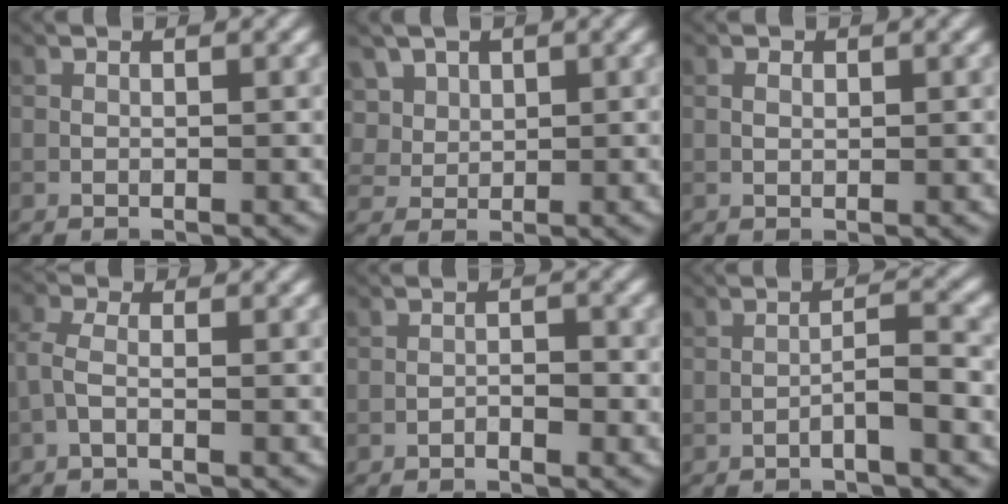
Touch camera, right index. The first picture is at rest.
{"total": 4.6, "force": [2.5, 3.4, 2.0], "torque": [-0.052, 0.006, 0.050]}
{"total": 0.9, "force": [0.3, 0.6, 0.6], "torque": [-0.012, 0.001, 0.006]}
{"total": 2.0, "force": [-0.5, 0.9, 1.7], "torque": [-0.046, 0.003, -0.018]}
{"total": 1.2, "force": [-0.7, 0.5, 0.9], "torque": [-0.011, 0.003, -0.013]}
{"total": 2.3, "force": [-1.2, 0.1, 2.0], "torque": [-0.033, 0.012, -0.024]}